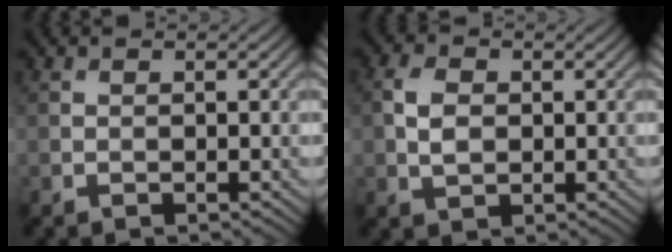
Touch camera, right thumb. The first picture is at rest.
{"total": 3.6, "force": [0.2, 2.5, 2.5], "torque": [-0.060, 0.001, 0.000]}